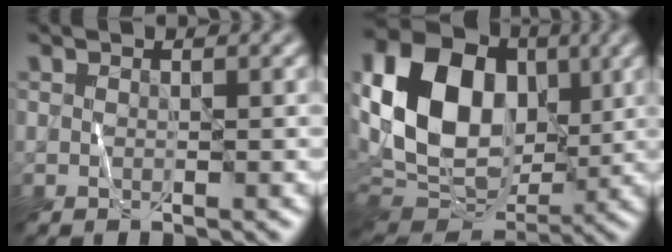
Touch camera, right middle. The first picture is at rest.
{"total": 14.4, "force": [2.3, 10.5, 9.6], "torque": [-0.191, 0.019, 0.029]}